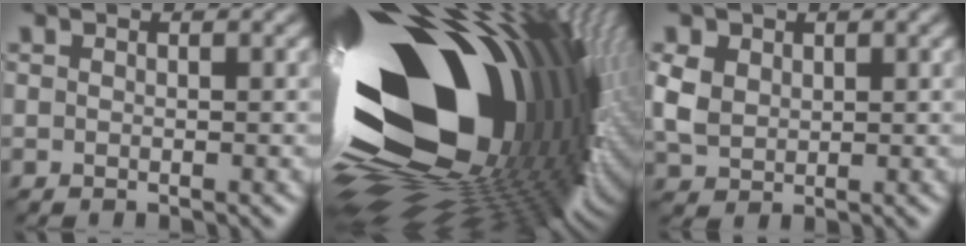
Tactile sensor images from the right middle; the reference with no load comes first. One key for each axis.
{"total": 22.1, "fx": 1.8, "fy": 12.0, "fz": 18.5, "tx": -0.312, "ty": -0.041, "tz": 0.012}
{"total": 3.4, "fx": 0.9, "fy": 2.7, "fz": 1.9, "tx": -0.056, "ty": 0.002, "tz": 0.015}